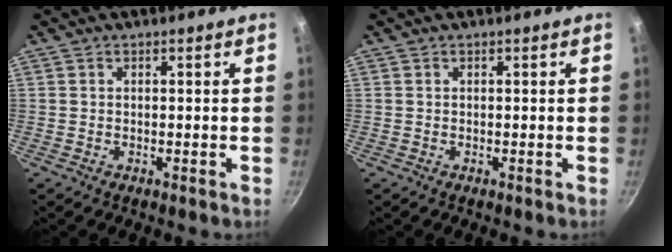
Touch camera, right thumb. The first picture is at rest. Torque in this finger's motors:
{"motor_torque": [0.00, 0.00, 0.02, 0.00, 0.00]}